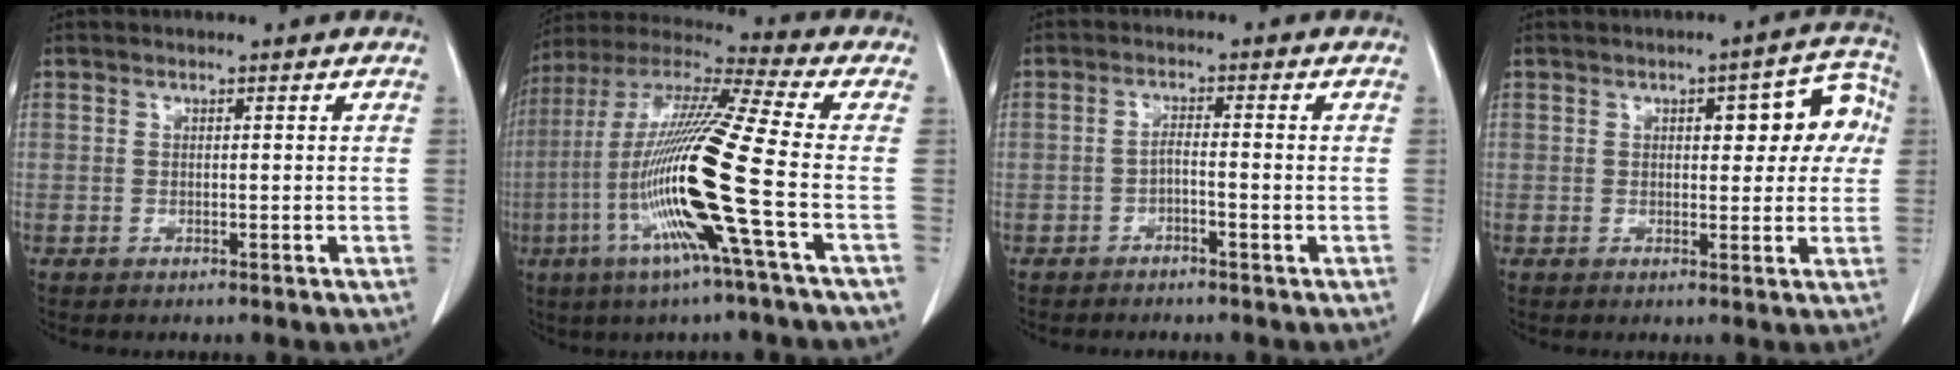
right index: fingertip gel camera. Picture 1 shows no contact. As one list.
[{"total": 19.7, "force": [-5.3, -1.4, 18.9], "torque": [-0.395, -0.021, -0.117]}, {"total": 1.8, "force": [-1.1, 0.0, 1.4], "torque": [-0.022, 0.008, -0.020]}, {"total": 8.4, "force": [1.9, 3.4, 7.4], "torque": [-0.070, 0.033, 0.019]}]